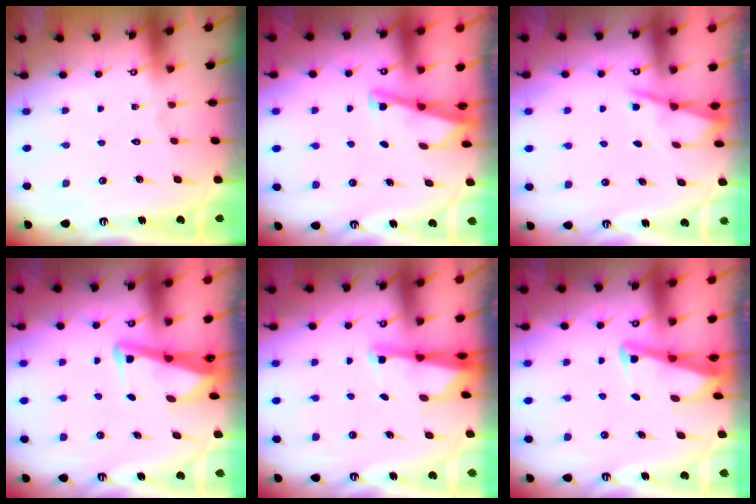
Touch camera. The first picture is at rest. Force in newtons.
{"total": 2.9, "press": 2.9, "slide": 0.4}
{"total": 2.0, "press": 2.0, "slide": 0.2}
{"total": 3.6, "press": 3.5, "slide": 0.8}
{"total": 2.9, "press": 2.8, "slide": 0.5}
{"total": 2.8, "press": 2.8, "slide": 0.3}